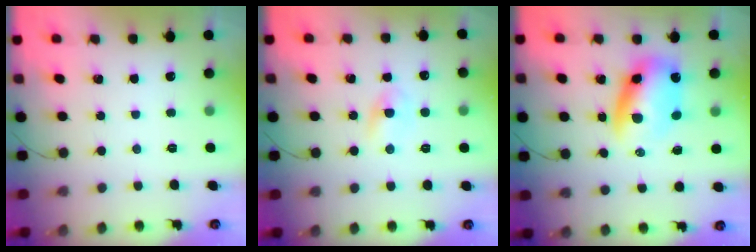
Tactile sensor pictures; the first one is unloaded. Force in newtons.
{"total": 2.8, "press": 2.6, "slide": 1.1}
{"total": 9.4, "press": 9.0, "slide": 2.7}